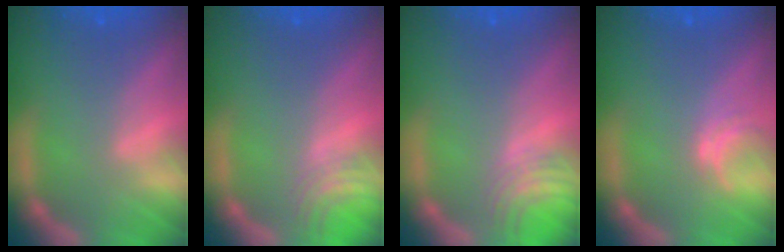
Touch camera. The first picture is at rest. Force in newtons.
{"total": 3.0}
{"total": 3.9}
{"total": 1.5}